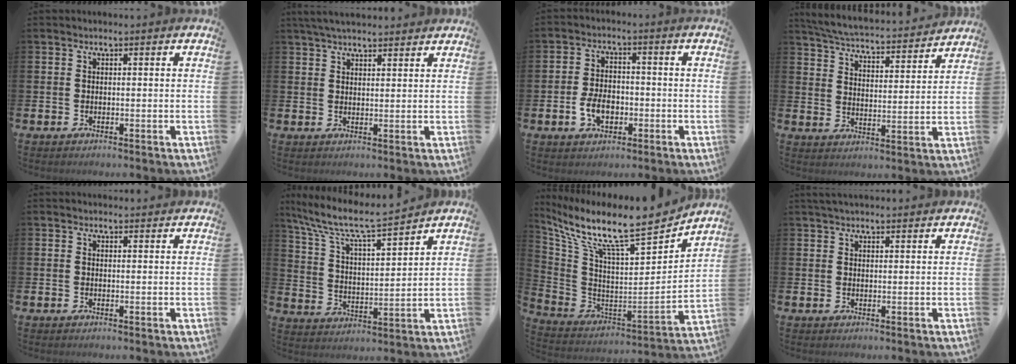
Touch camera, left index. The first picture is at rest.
{"total": 3.7, "force": [3.5, 0.7, 1.1], "torque": [-0.025, -0.008, 0.065]}
{"total": 4.6, "force": [-1.5, 3.1, 3.1], "torque": [-0.046, 0.004, -0.030]}
{"total": 5.5, "force": [5.4, 0.5, 1.1], "torque": [-0.046, -0.044, 0.090]}
{"total": 1.0, "force": [1.0, 0.3, 0.0], "torque": [0.011, -0.003, 0.015]}
{"total": 8.9, "force": [8.0, 1.2, 3.8], "torque": [-0.109, -0.050, 0.133]}
{"total": 11.9, "force": [9.8, 1.8, 6.4], "torque": [-0.145, -0.080, 0.159]}
{"total": 2.4, "force": [2.3, 0.5, 0.5], "torque": [-0.009, -0.004, 0.041]}